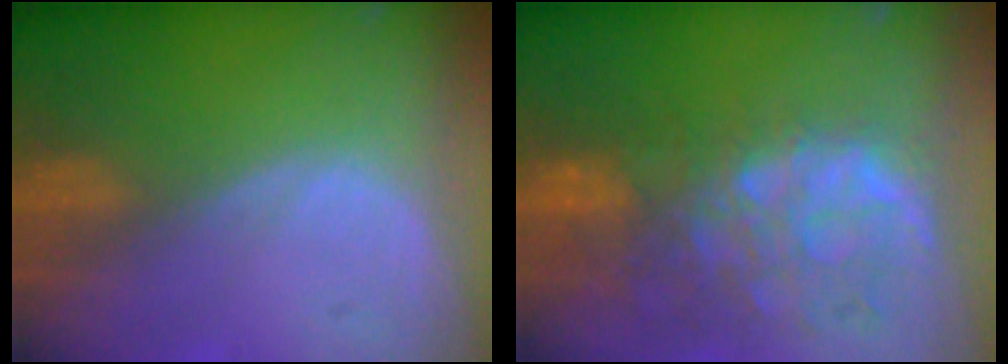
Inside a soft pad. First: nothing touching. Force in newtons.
{"total": 11.2, "press": 9.8, "slide": 5.5}